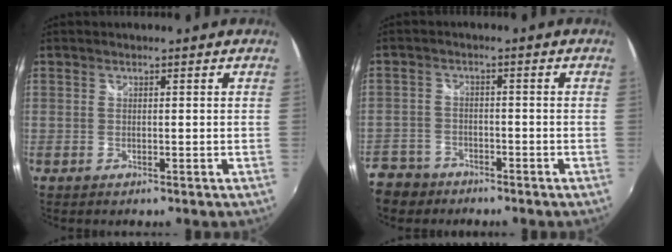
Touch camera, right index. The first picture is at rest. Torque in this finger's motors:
{"motor_torque": [0.05, -0.02, 0.04, 0.00]}